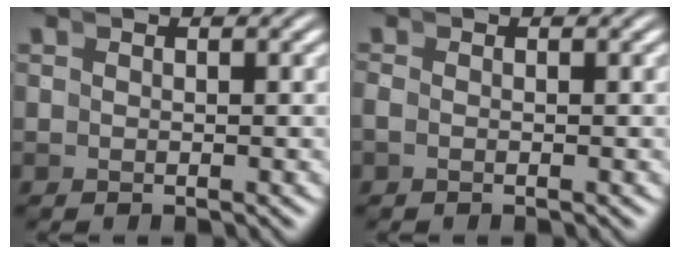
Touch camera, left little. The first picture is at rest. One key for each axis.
{"total": 0.7, "fx": -0.6, "fy": 0.2, "fz": 0.4, "tx": -0.010, "ty": -0.005, "tz": -0.010}